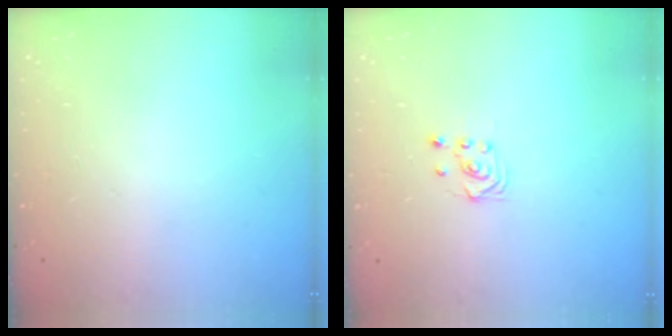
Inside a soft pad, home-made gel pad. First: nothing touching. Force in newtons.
{"total": 2.9, "press": 2.6, "slide": 1.4}